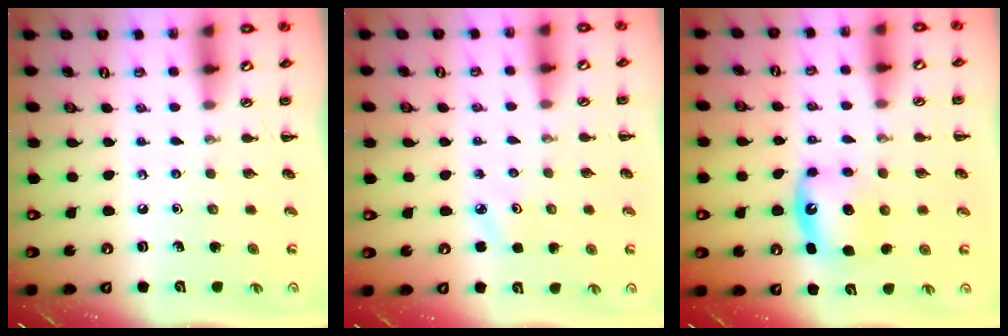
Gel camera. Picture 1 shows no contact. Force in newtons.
{"total": 3.1, "press": 2.9, "slide": 0.9}
{"total": 5.6, "press": 5.6, "slide": 0.9}